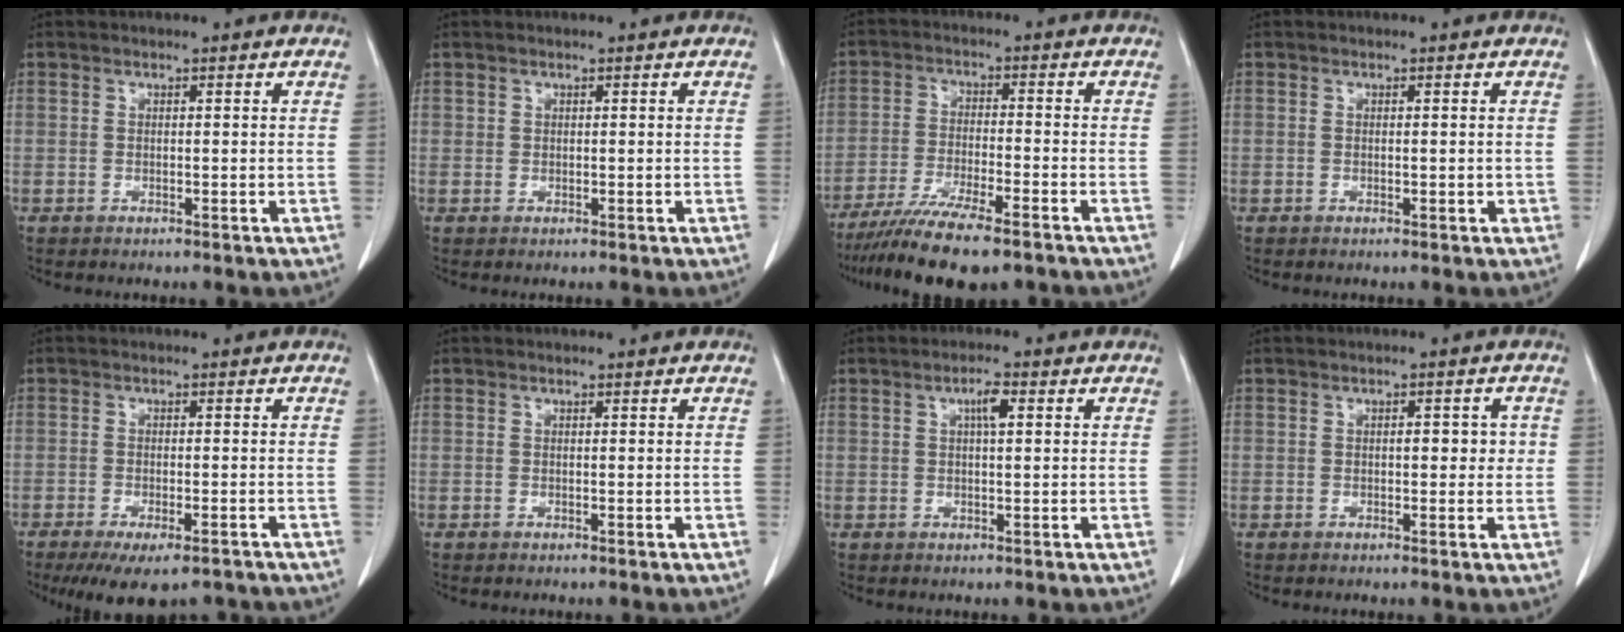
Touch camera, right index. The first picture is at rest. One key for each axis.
{"total": 0.6, "fx": 0.3, "fy": 0.5, "fz": 0.1, "tx": 0.005, "ty": 0.000, "tz": 0.001}
{"total": 12.3, "fx": -9.7, "fy": 1.6, "fz": 7.5, "tx": -0.128, "ty": -0.028, "tz": -0.157}
{"total": 0.9, "fx": -0.1, "fy": 0.6, "fz": 0.6, "tx": -0.008, "ty": 0.000, "tz": -0.001}
{"total": 9.1, "fx": -7.1, "fy": 2.7, "fz": 4.9, "tx": -0.070, "ty": -0.011, "tz": -0.104}
{"total": 0.0}
{"total": 2.6, "fx": 0.9, "fy": 0.5, "fz": 2.4, "tx": -0.048, "ty": 0.002, "tz": 0.014}
{"total": 3.0, "fx": 0.3, "fy": 1.6, "fz": 2.5, "tx": -0.031, "ty": 0.008, "tz": 0.003}